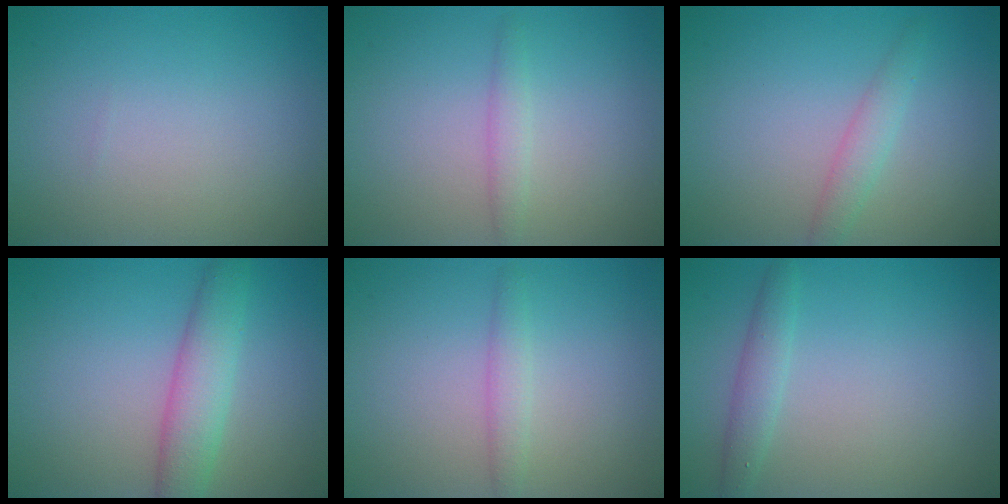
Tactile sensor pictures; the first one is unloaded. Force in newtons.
{"total": 1.4, "press": 1.4, "slide": 0.0}
{"total": 1.8, "press": 1.8, "slide": 0.0}
{"total": 4.1, "press": 4.1, "slide": 0.1}
{"total": 1.4, "press": 1.4, "slide": 0.0}
{"total": 1.8, "press": 1.8, "slide": 0.1}